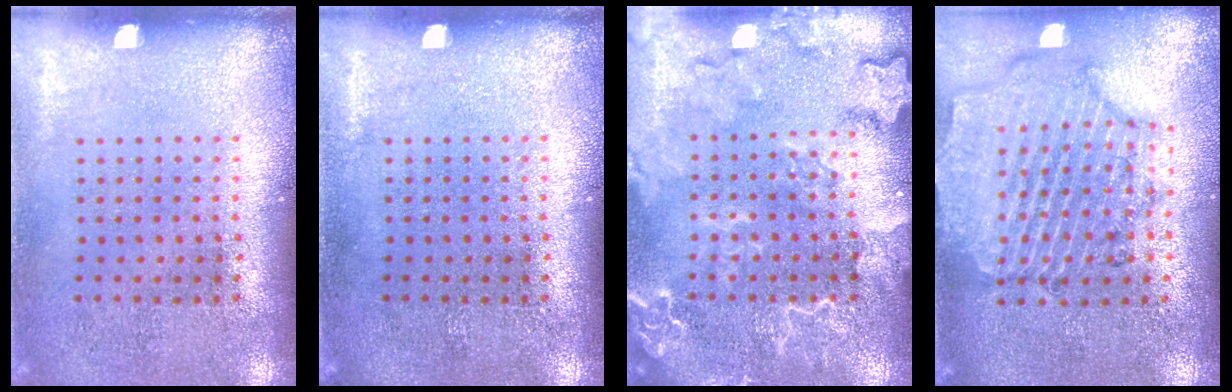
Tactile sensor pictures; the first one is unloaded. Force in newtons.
{"total": 0.0}
{"total": 4.0, "press": 4.0, "slide": 0.6}
{"total": 1.6, "press": 1.6, "slide": 0.3}